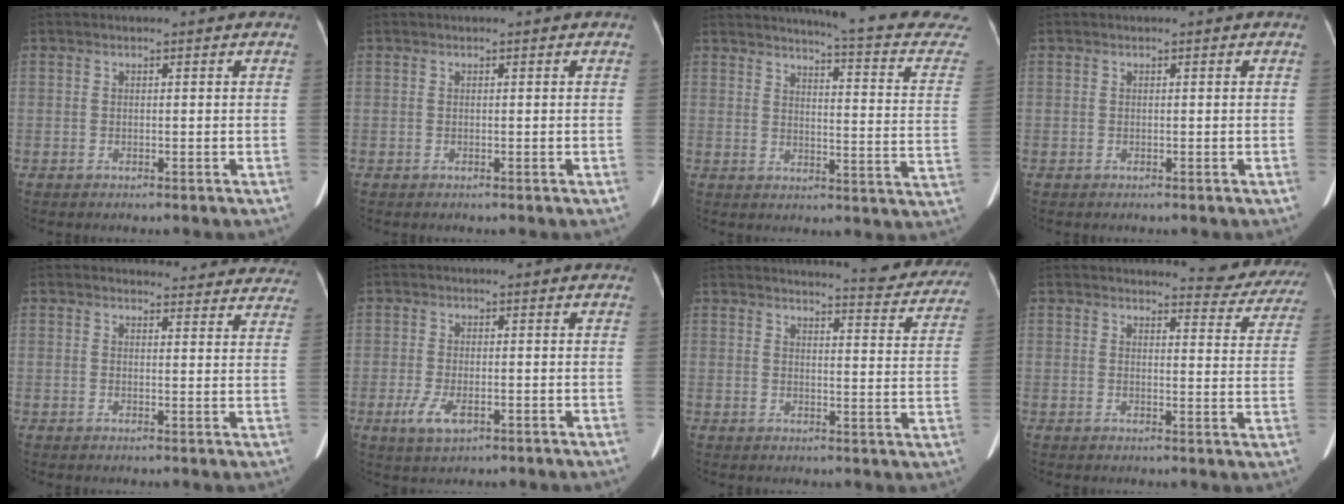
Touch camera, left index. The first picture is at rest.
{"total": 0.0}
{"total": 17.3, "force": [15.9, 0.7, 6.8], "torque": [-0.083, -0.083, 0.164]}
{"total": 0.0}
{"total": 14.2, "force": [13.6, 3.8, 1.6], "torque": [0.019, -0.035, 0.126]}
{"total": 4.2, "force": [-1.7, 1.8, 3.4], "torque": [-0.078, -0.008, -0.024]}
{"total": 15.3, "force": [14.6, 1.6, 4.2], "torque": [-0.033, -0.068, 0.146]}
{"total": 10.3, "force": [10.0, 2.0, 1.6], "torque": [0.006, -0.044, 0.088]}